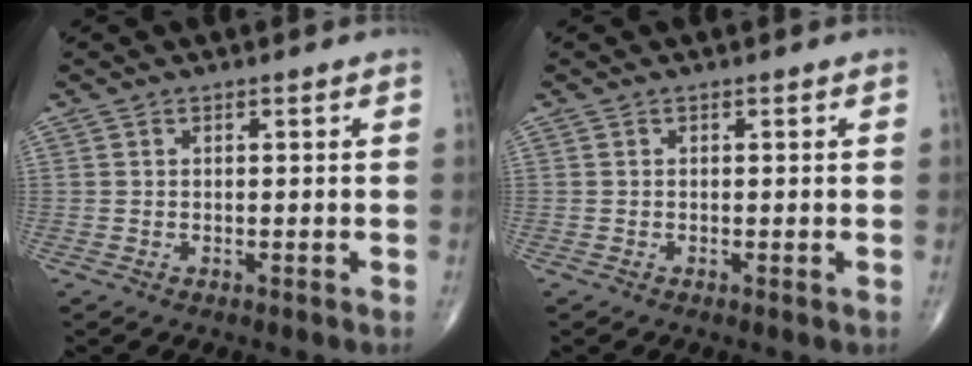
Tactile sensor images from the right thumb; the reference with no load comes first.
{"total": 0.0}